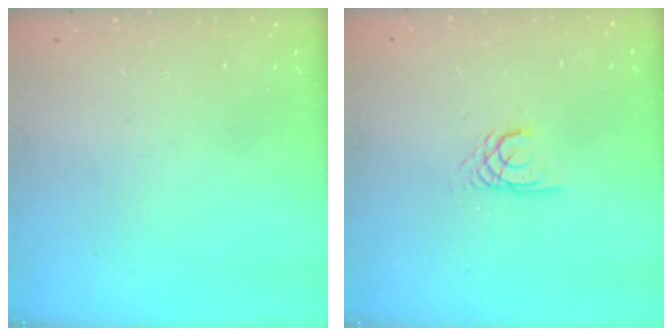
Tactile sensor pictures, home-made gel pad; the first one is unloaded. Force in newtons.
{"total": 2.2, "press": 2.2, "slide": 0.1}